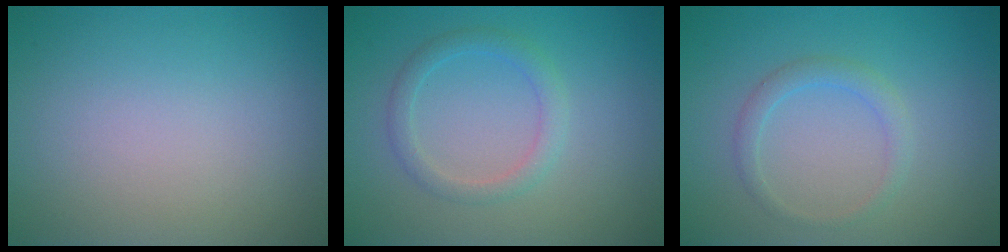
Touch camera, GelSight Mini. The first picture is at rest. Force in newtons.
{"total": 2.0, "press": 2.0, "slide": 0.1}
{"total": 1.7, "press": 1.7, "slide": 0.1}